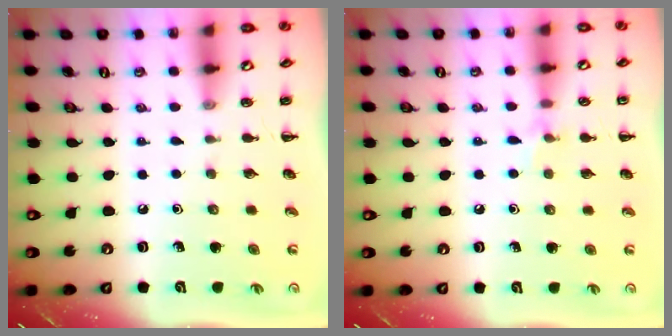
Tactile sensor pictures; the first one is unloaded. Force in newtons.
{"total": 5.1, "press": 4.9, "slide": 1.5}